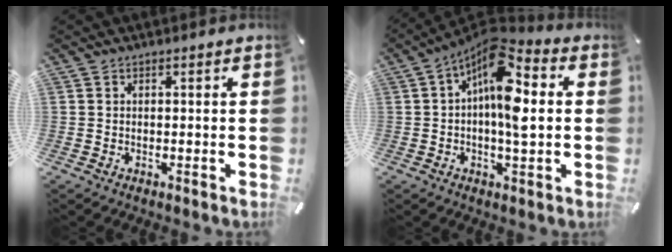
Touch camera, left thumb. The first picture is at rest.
{"total": 13.7, "force": [2.7, 5.6, 12.2], "torque": [-0.223, -0.030, 0.042]}